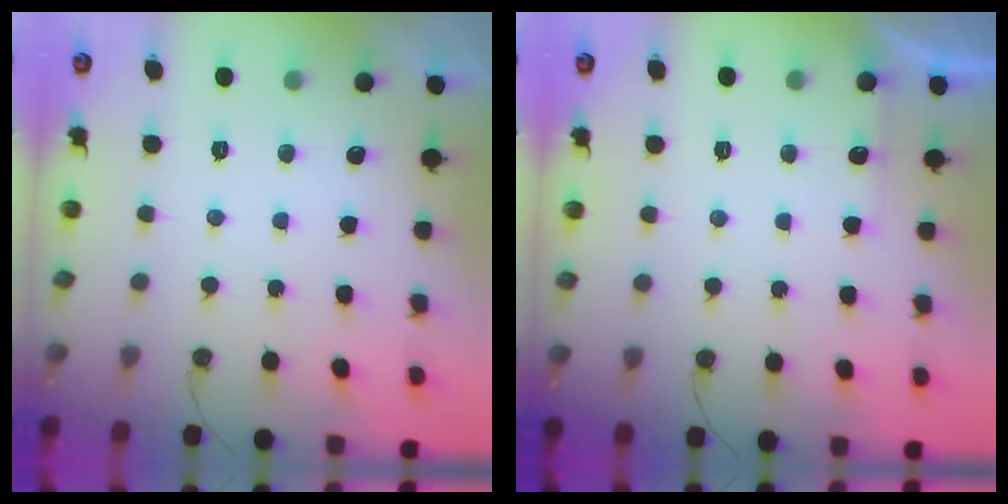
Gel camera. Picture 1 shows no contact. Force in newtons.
{"total": 2.6, "press": 2.6, "slide": 0.5}